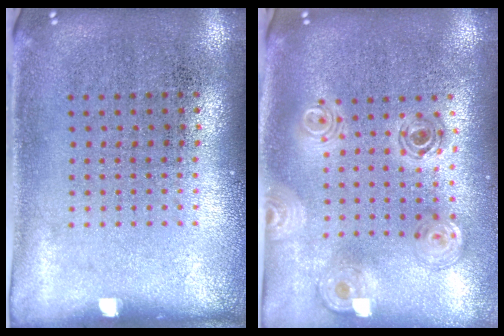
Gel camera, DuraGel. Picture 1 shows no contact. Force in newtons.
{"total": 1.3, "press": 1.2, "slide": 0.5}